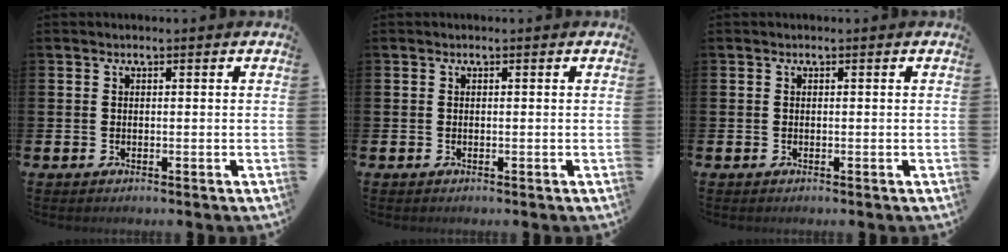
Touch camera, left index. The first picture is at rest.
{"total": 0.0}
{"total": 0.0}